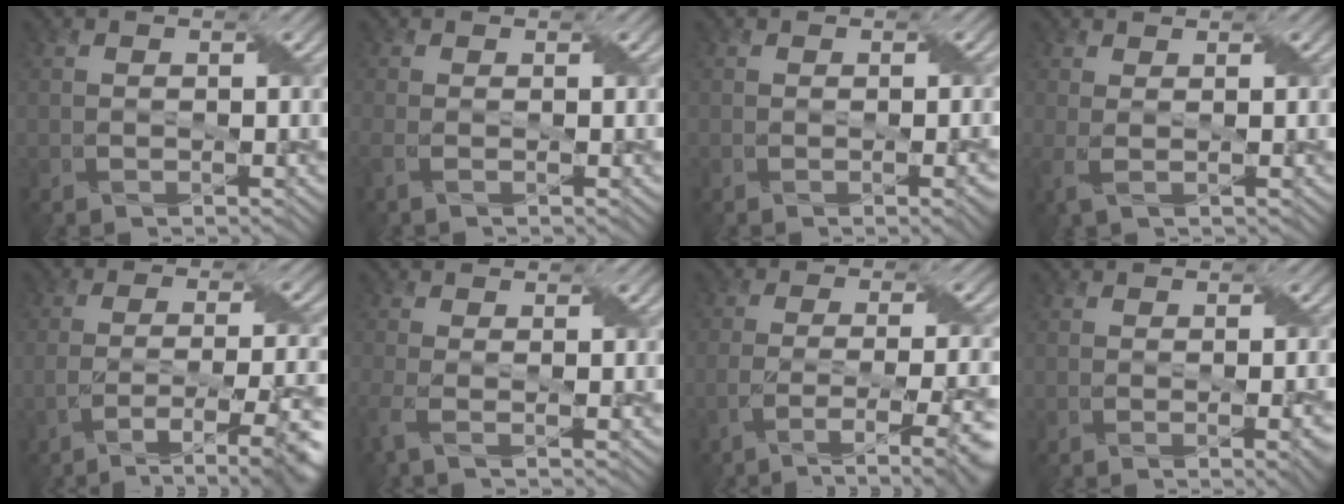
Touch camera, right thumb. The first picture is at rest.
{"total": 1.1, "force": [-0.2, 0.3, 1.0], "torque": [-0.022, -0.002, -0.010]}
{"total": 2.3, "force": [-0.4, 0.7, 2.2], "torque": [-0.025, 0.002, -0.006]}
{"total": 1.9, "force": [0.4, 0.6, 1.8], "torque": [-0.035, 0.002, 0.003]}
{"total": 10.2, "force": [-4.1, 2.8, 8.9], "torque": [-0.147, -0.004, -0.059]}
{"total": 2.7, "force": [-0.9, 0.7, 2.4], "torque": [-0.055, -0.007, -0.027]}
{"total": 9.5, "force": [-4.1, 2.7, 8.1], "torque": [-0.135, -0.006, -0.060]}
{"total": 3.6, "force": [-0.7, 1.1, 3.3], "torque": [-0.038, -0.003, -0.006]}